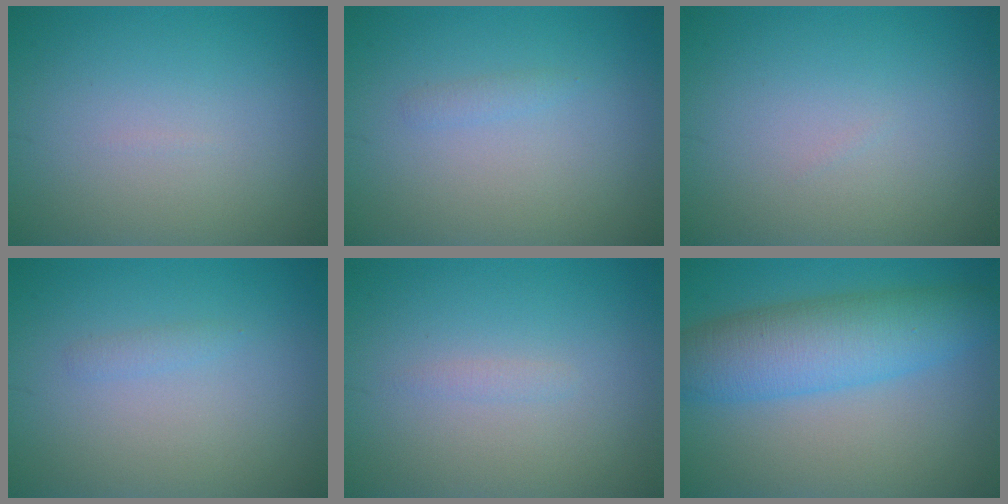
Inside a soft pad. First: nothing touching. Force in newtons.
{"total": 0.7, "press": 0.7, "slide": 0.1}
{"total": 0.0}
{"total": 0.7, "press": 0.7, "slide": 0.1}
{"total": 0.6, "press": 0.6, "slide": 0.1}
{"total": 7.2, "press": 7.2, "slide": 0.1}